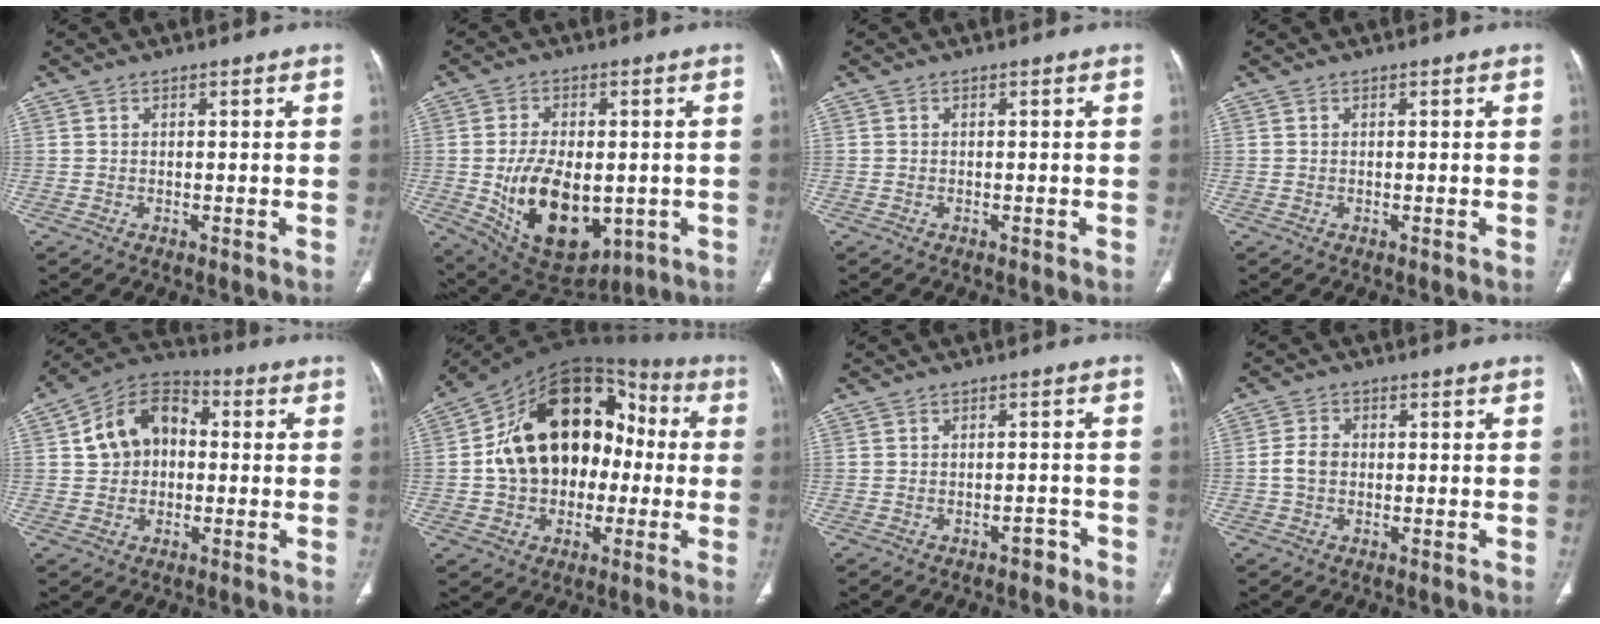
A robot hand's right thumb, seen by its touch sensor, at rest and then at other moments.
{"total": 17.2, "force": [-2.9, 10.3, 13.4], "torque": [-0.207, -0.008, -0.018]}
{"total": 0.0}
{"total": 0.0}
{"total": 11.9, "force": [1.3, 8.9, 7.8], "torque": [-0.109, 0.027, 0.009]}
{"total": 22.1, "force": [-0.5, 16.1, 15.1], "torque": [-0.213, 0.049, -0.010]}
{"total": 1.9, "force": [-1.5, 1.0, 0.7], "torque": [-0.004, 0.013, -0.019]}
{"total": 2.4, "force": [-0.1, 1.7, 1.6], "torque": [-0.033, 0.007, -0.004]}